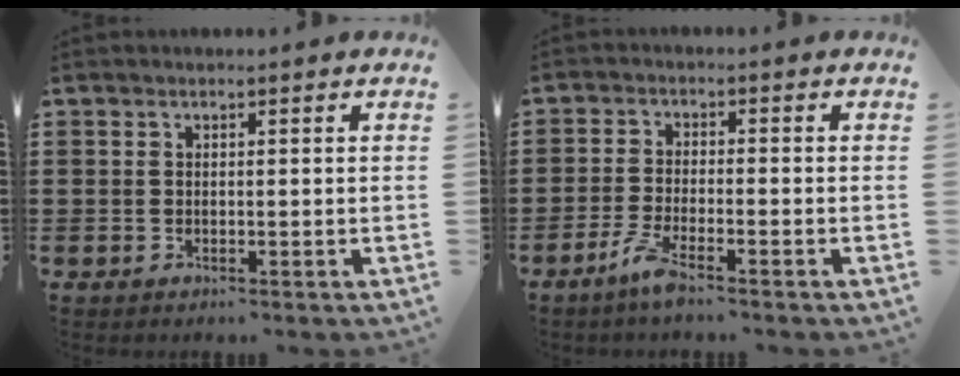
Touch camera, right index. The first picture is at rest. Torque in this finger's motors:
{"motor_torque": [1.01, -0.35, 0.09, 0.08]}